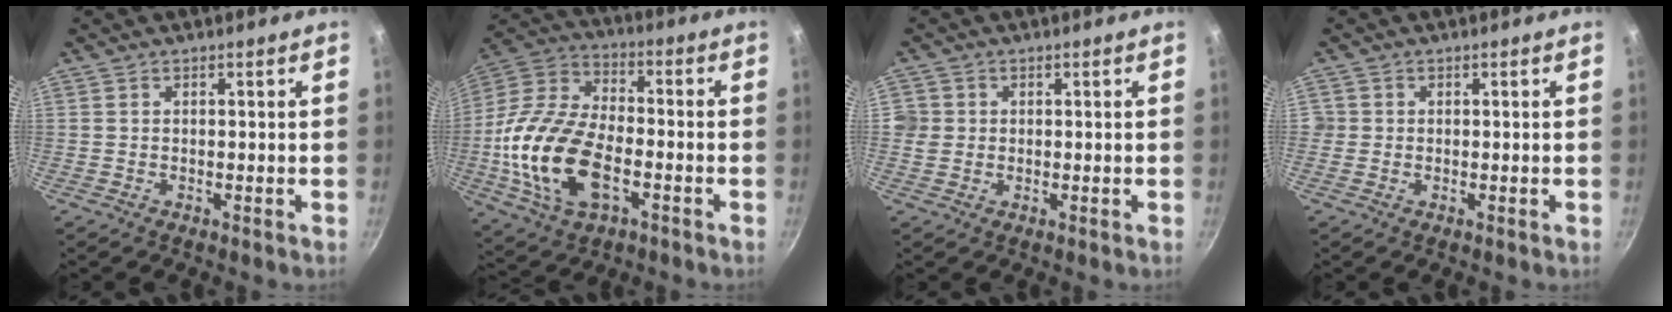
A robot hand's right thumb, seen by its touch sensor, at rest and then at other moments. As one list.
[{"total": 20.7, "force": [-5.0, 11.8, 16.2], "torque": [-0.317, 0.030, -0.102]}, {"total": 2.8, "force": [0.1, 2.7, 0.7], "torque": [0.001, 0.008, -0.002]}, {"total": 1.2, "force": [-0.1, 1.2, 0.2], "torque": [0.005, 0.004, -0.004]}]